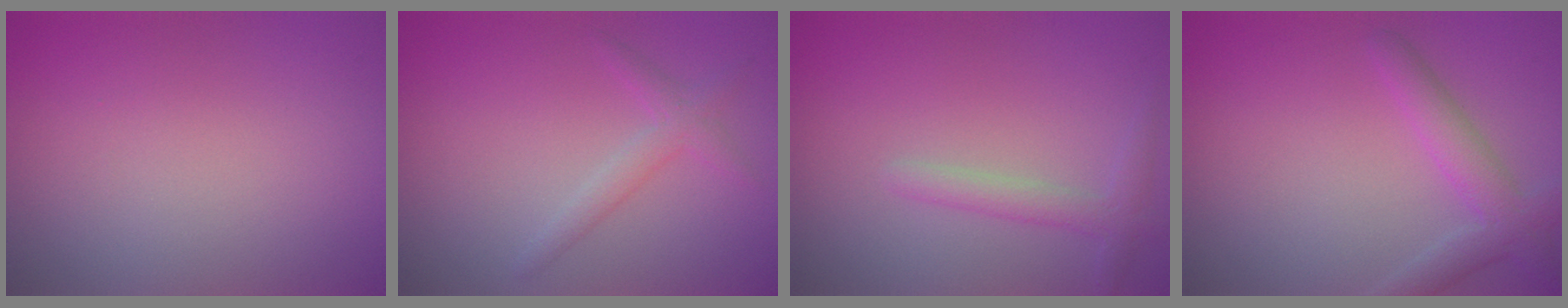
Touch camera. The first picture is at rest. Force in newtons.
{"total": 1.8, "press": 1.8, "slide": 0.0}
{"total": 2.0, "press": 2.0, "slide": 0.1}
{"total": 3.2, "press": 3.2, "slide": 0.2}